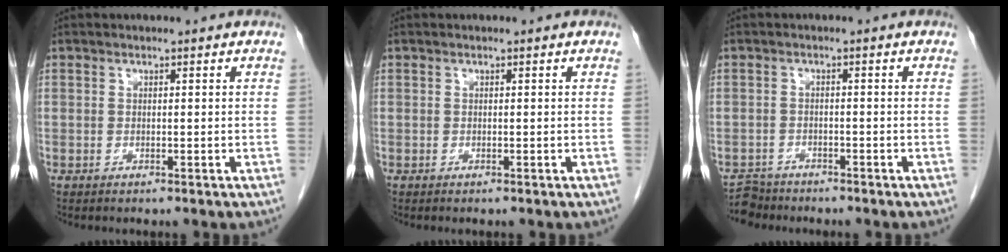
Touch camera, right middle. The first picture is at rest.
{"total": 0.0}
{"total": 3.5, "force": [-3.2, 1.1, -0.7], "torque": [0.007, -0.006, -0.058]}